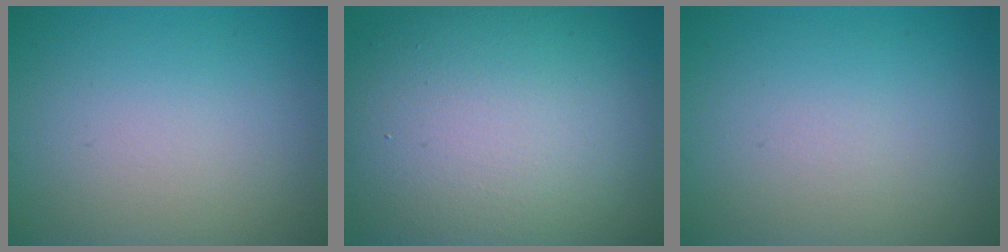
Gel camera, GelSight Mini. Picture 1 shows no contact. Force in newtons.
{"total": 15.5, "press": 15.5, "slide": 0.5}
{"total": 0.0}